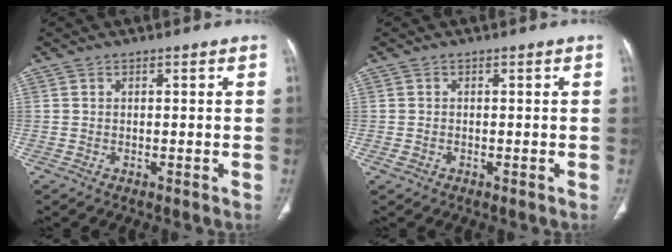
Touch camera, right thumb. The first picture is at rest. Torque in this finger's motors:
{"motor_torque": [0.32, -0.01, -0.37, 0.00, 0.09]}